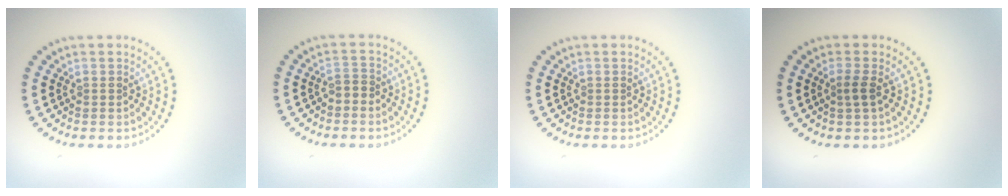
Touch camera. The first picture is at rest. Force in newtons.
{"total": 1.0, "press": 0.8, "slide": 0.6}
{"total": 0.0}
{"total": 1.2, "press": 1.0, "slide": 0.8}